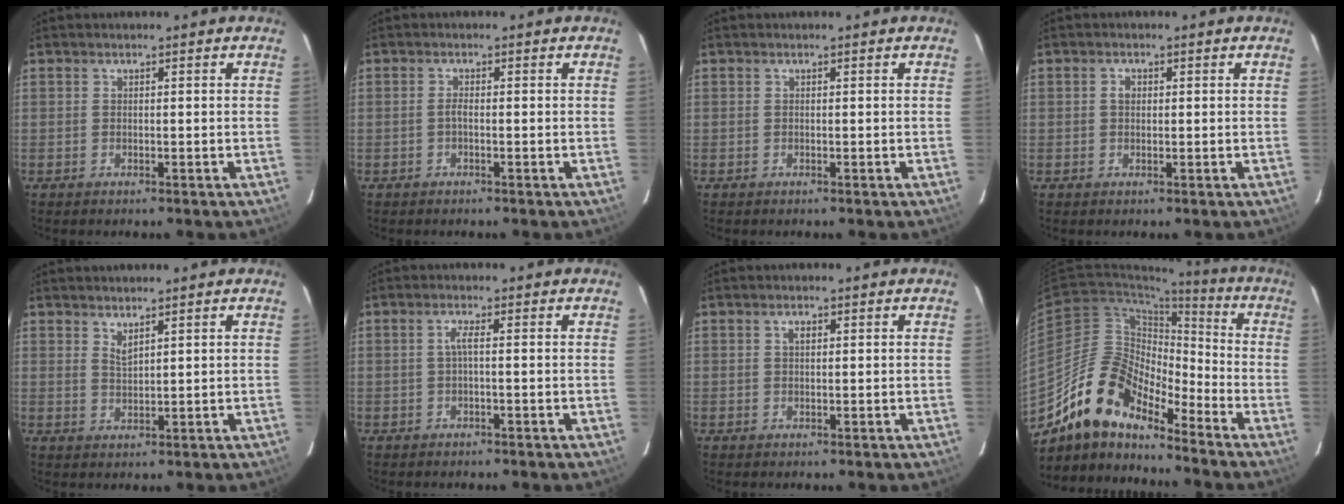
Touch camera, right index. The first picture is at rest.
{"total": 0.9, "force": [-0.4, 0.1, 0.8], "torque": [-0.017, 0.004, -0.010]}
{"total": 0.0}
{"total": 1.4, "force": [0.2, 1.1, 0.9], "torque": [-0.016, 0.007, 0.002]}
{"total": 2.0, "force": [1.7, 0.3, 1.1], "torque": [-0.021, -0.001, 0.029]}
{"total": 1.5, "force": [-0.3, -0.1, 1.5], "torque": [-0.030, 0.005, -0.007]}
{"total": 1.2, "force": [0.4, 0.7, 0.9], "torque": [-0.017, 0.005, 0.005]}
{"total": 15.0, "force": [-12.4, 5.3, 6.5], "torque": [-0.118, 0.011, -0.240]}